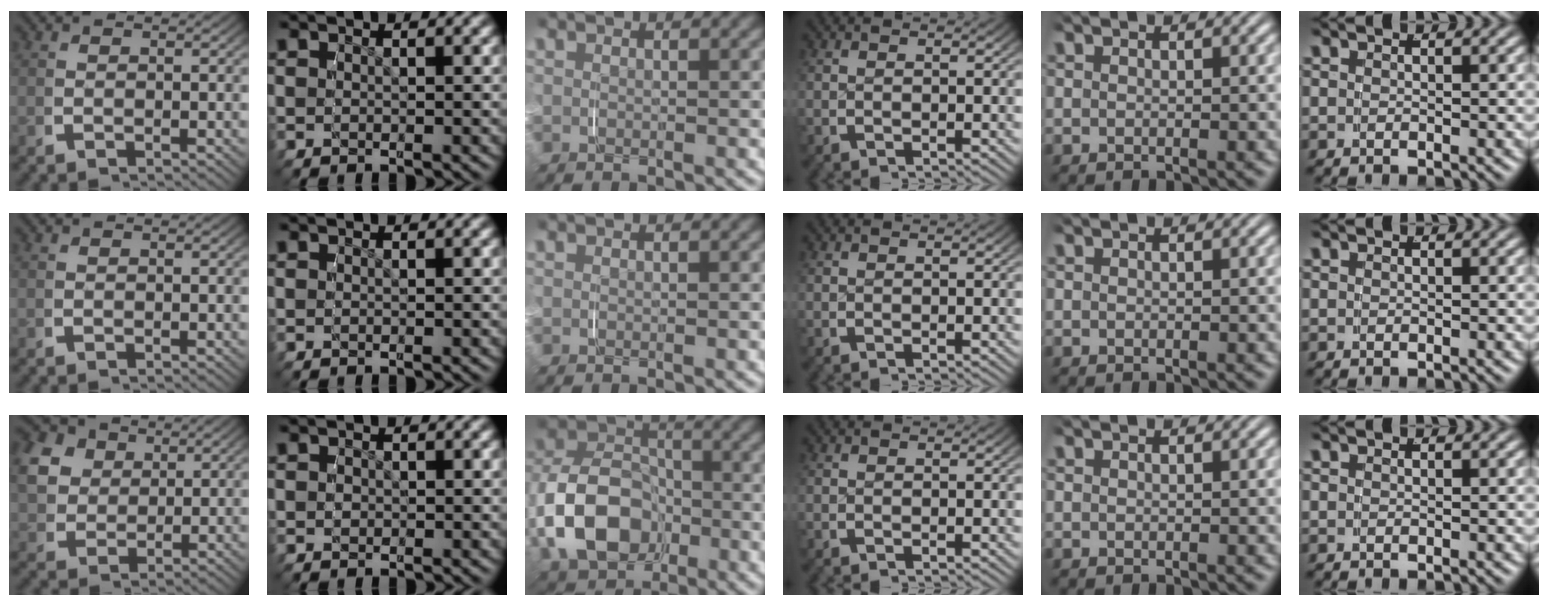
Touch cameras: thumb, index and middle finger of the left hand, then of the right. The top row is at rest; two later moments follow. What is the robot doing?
{"motion": "grasp_and_lifting", "object": "paper"}